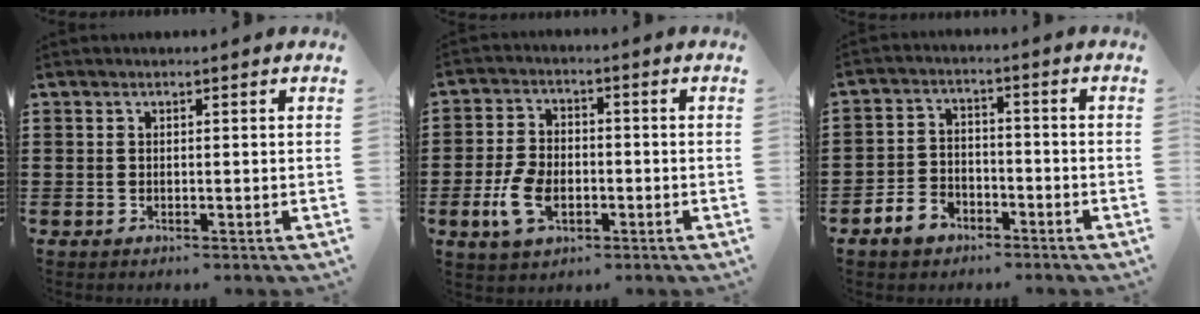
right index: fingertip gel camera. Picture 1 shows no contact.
{"total": 6.8, "force": [-2.2, 4.0, 5.0], "torque": [-0.125, 0.000, -0.048]}
{"total": 4.1, "force": [-3.2, 2.4, 1.1], "torque": [-0.037, 0.009, -0.066]}